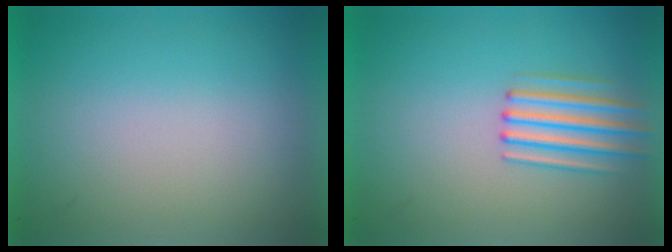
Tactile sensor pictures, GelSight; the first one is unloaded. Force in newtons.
{"total": 2.6}